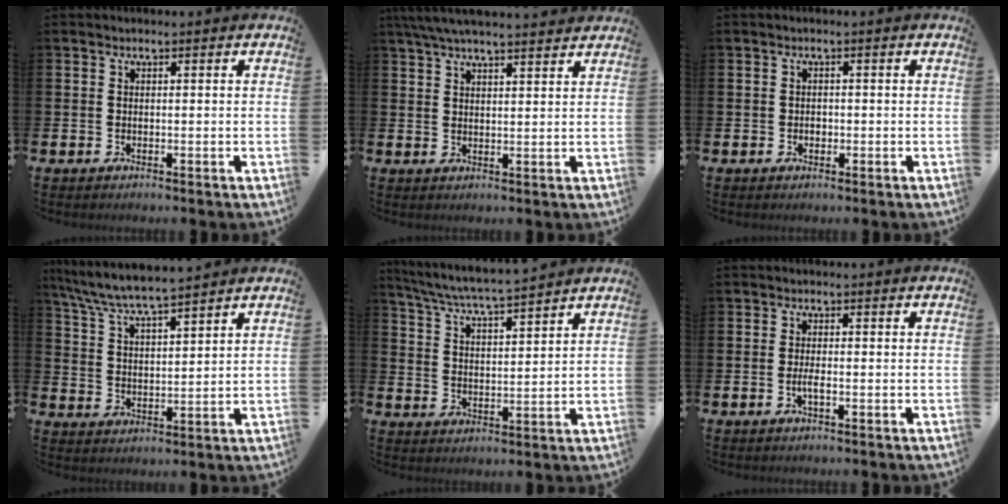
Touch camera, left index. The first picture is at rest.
{"total": 5.3, "force": [4.9, 0.5, 1.9], "torque": [-0.047, -0.013, 0.091]}
{"total": 1.0, "force": [-0.2, 0.8, 0.4], "torque": [-0.010, 0.005, -0.006]}
{"total": 6.6, "force": [6.4, 0.1, 1.8], "torque": [-0.062, -0.035, 0.113]}
{"total": 6.2, "force": [6.0, -0.2, 1.7], "torque": [-0.054, -0.038, 0.104]}
{"total": 1.5, "force": [-0.5, 0.3, 1.3], "torque": [-0.033, 0.003, -0.007]}